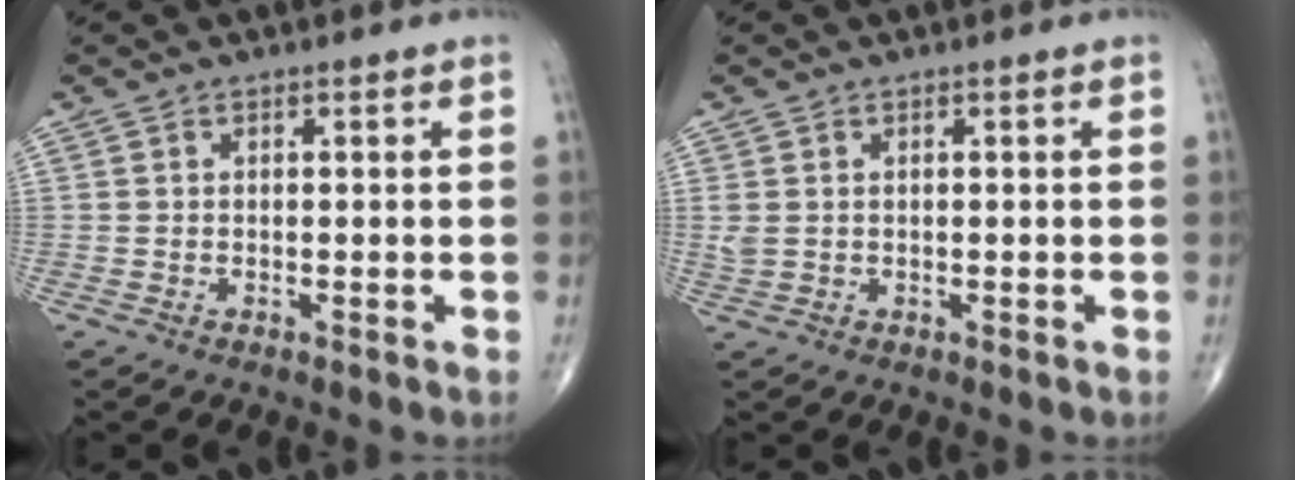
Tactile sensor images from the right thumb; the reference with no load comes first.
{"total": 1.8, "force": [0.4, 1.3, 1.2], "torque": [-0.035, 0.005, 0.011]}